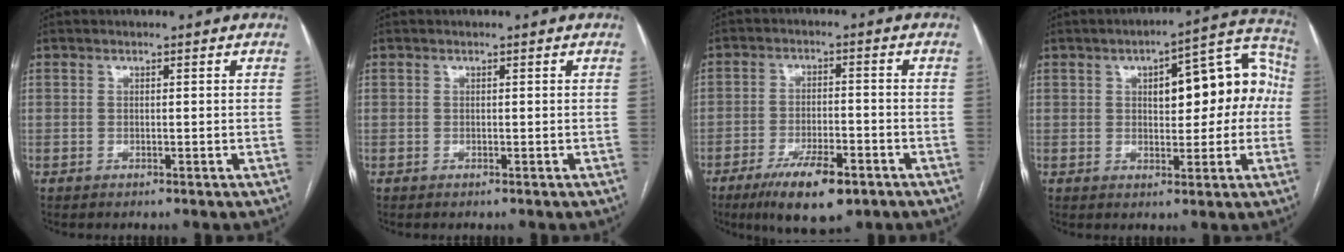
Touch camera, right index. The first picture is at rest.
{"total": 0.0}
{"total": 10.1, "force": [-6.1, 2.9, 7.5], "torque": [-0.130, -0.013, -0.096]}
{"total": 13.6, "force": [1.7, 5.4, 12.4], "torque": [-0.146, 0.049, 0.026]}